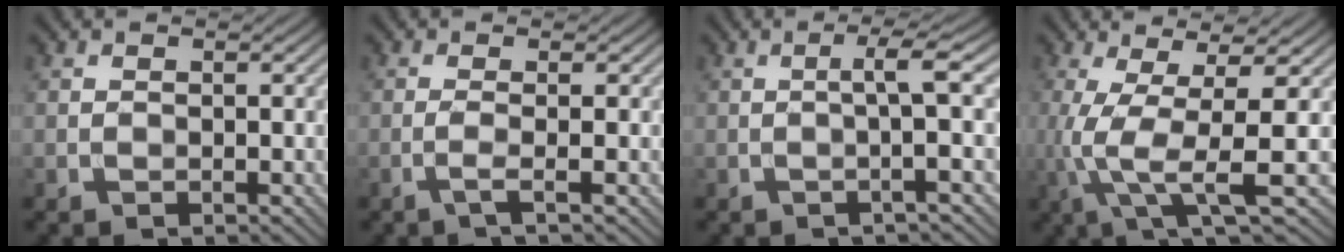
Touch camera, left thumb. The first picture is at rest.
{"total": 2.0, "force": [-0.5, 0.3, 1.9], "torque": [-0.033, 0.004, -0.024]}
{"total": 3.9, "force": [-0.1, -0.1, 3.9], "torque": [-0.067, 0.011, -0.012]}
{"total": 8.4, "force": [-0.7, 1.7, 8.2], "torque": [-0.157, 0.004, -0.015]}